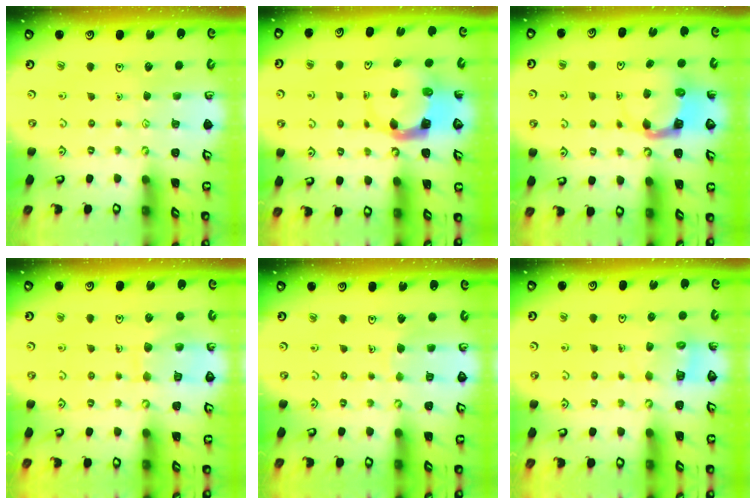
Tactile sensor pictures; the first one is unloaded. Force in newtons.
{"total": 3.8, "press": 3.8, "slide": 0.6}
{"total": 4.0, "press": 4.0, "slide": 0.3}
{"total": 8.6, "press": 8.6, "slide": 0.8}
{"total": 3.9, "press": 3.9, "slide": 0.2}
{"total": 6.3, "press": 6.3, "slide": 0.5}